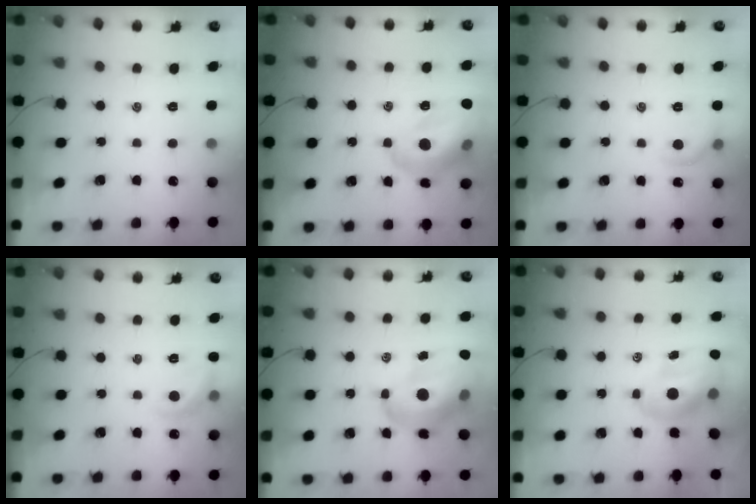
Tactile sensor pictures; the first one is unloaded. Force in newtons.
{"total": 16.4, "press": 16.3, "slide": 2.4}
{"total": 7.4, "press": 7.3, "slide": 1.0}
{"total": 9.0, "press": 9.0, "slide": 0.8}
{"total": 16.6, "press": 15.9, "slide": 4.6}
{"total": 7.8, "press": 7.7, "slide": 1.6}